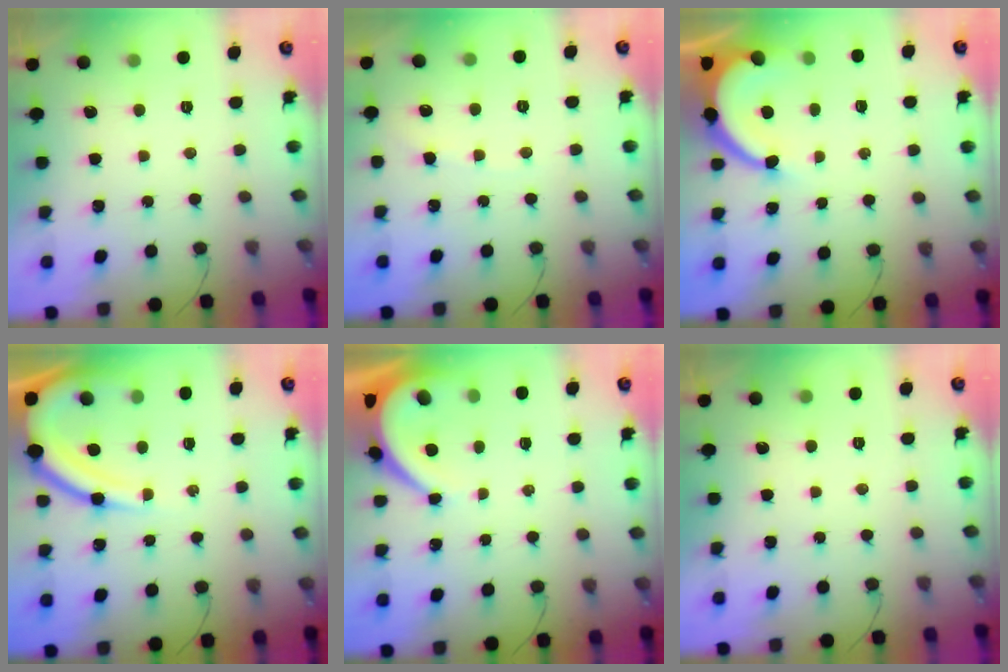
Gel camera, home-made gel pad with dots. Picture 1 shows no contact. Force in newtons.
{"total": 2.7, "press": 2.6, "slide": 0.4}
{"total": 8.1, "press": 8.0, "slide": 0.8}
{"total": 13.1, "press": 13.1, "slide": 1.2}
{"total": 6.2, "press": 6.1, "slide": 0.7}
{"total": 0.0}